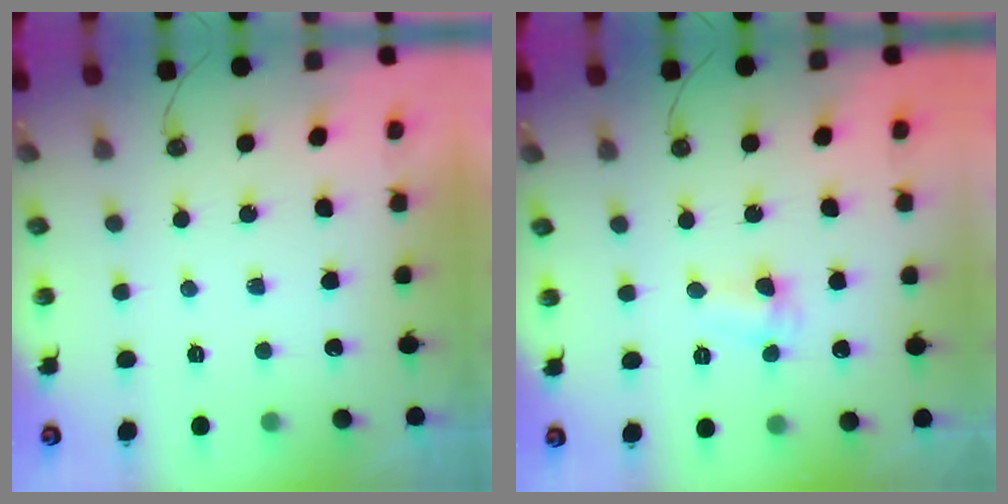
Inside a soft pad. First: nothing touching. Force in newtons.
{"total": 2.2, "press": 2.2, "slide": 0.5}